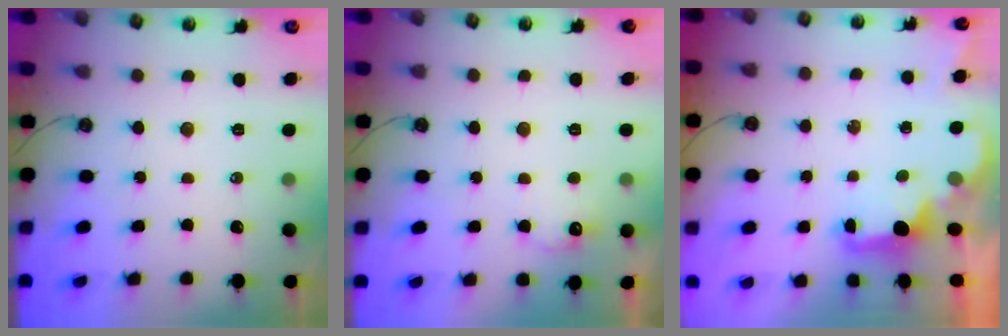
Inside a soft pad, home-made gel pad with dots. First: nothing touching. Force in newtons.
{"total": 6.9, "press": 6.8, "slide": 1.2}
{"total": 2.3, "press": 2.2, "slide": 0.7}